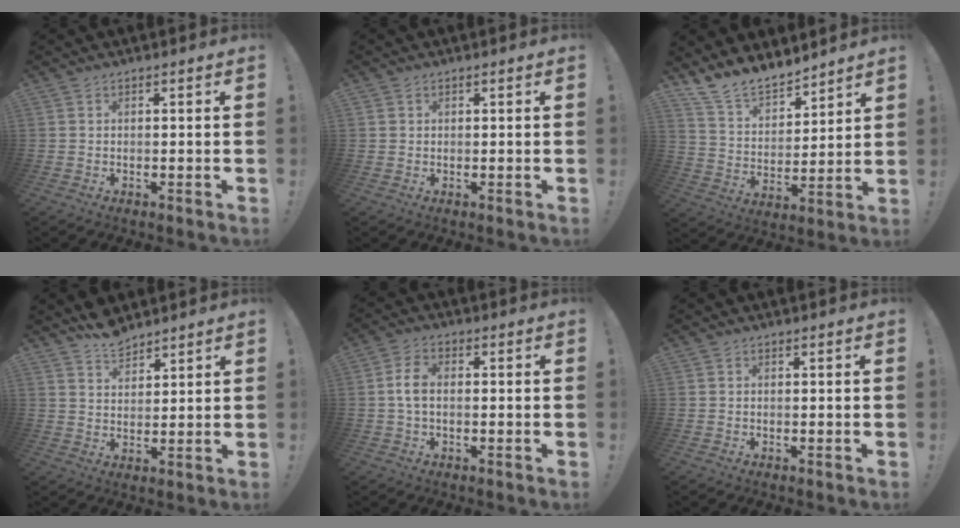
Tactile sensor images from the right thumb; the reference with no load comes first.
{"total": 1.1, "force": [0.5, 0.9, 0.0], "torque": [0.002, 0.001, 0.009]}
{"total": 11.9, "force": [11.0, 3.9, 2.4], "torque": [-0.064, -0.092, 0.210]}
{"total": 6.7, "force": [5.9, 2.6, 1.9], "torque": [-0.032, -0.034, 0.110]}
{"total": 5.5, "force": [-0.1, 3.1, 4.5], "torque": [-0.087, 0.006, -0.002]}
{"total": 0.0}